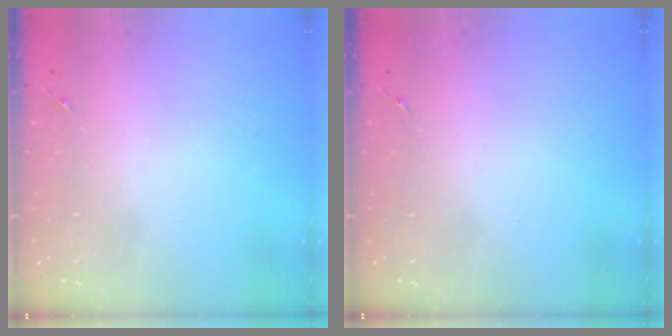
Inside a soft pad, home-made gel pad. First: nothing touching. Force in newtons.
{"total": 0.0}